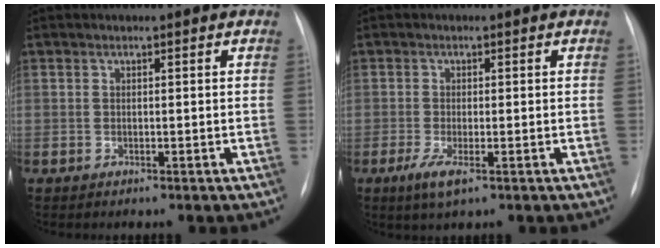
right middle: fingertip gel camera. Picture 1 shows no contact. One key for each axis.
{"total": 3.2, "fx": -1.5, "fy": 0.8, "fz": 2.7, "tx": -0.059, "ty": -0.008, "tz": -0.026}